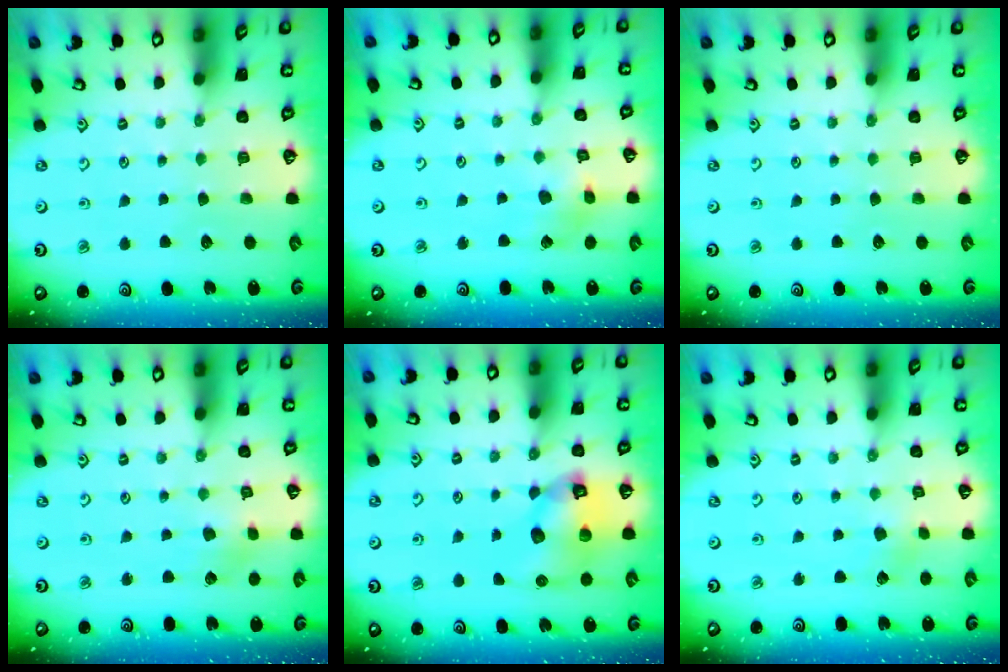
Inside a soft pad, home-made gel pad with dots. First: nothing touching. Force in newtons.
{"total": 5.3, "press": 5.3, "slide": 0.6}
{"total": 0.0}
{"total": 2.7, "press": 2.7, "slide": 0.3}
{"total": 11.1, "press": 11.0, "slide": 1.5}
{"total": 1.8, "press": 1.8, "slide": 0.3}